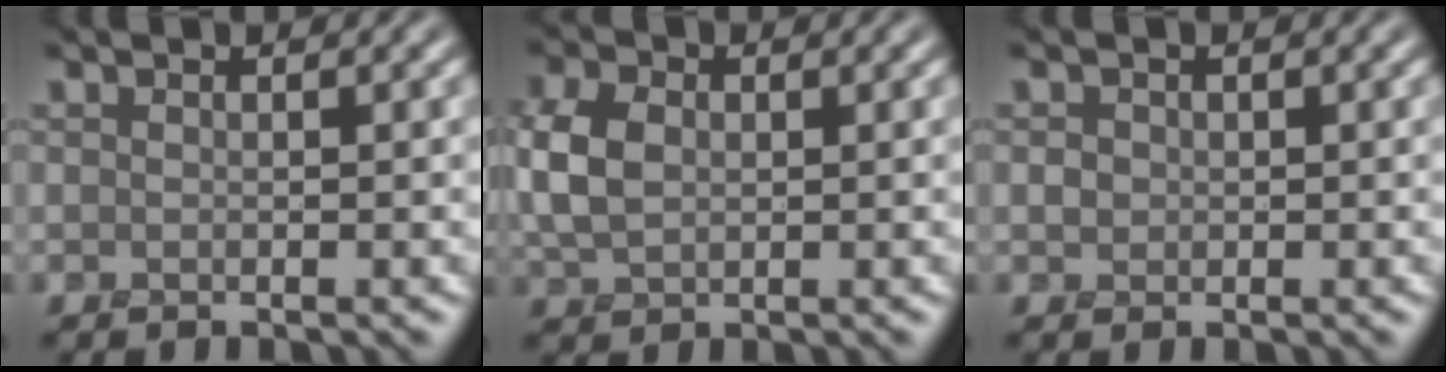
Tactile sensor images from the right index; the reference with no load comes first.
{"total": 4.3, "force": [0.3, 3.0, 3.0], "torque": [-0.085, 0.008, 0.005]}
{"total": 1.1, "force": [0.2, 1.0, 0.4], "torque": [-0.008, 0.001, 0.009]}